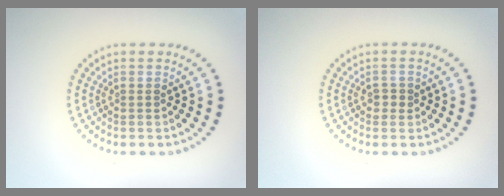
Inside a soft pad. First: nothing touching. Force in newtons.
{"total": 1.0, "press": 1.0, "slide": 0.3}